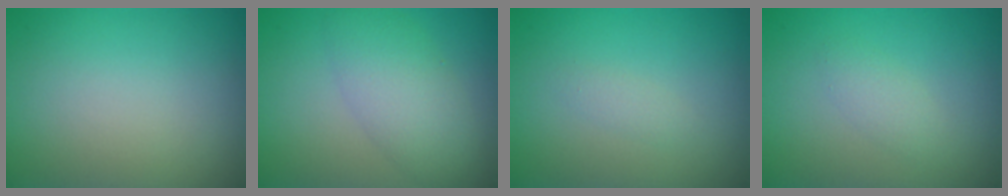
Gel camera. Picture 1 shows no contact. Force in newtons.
{"total": 4.5, "press": 4.5, "slide": 0.2}
{"total": 0.7, "press": 0.7, "slide": 0.0}
{"total": 1.4, "press": 1.4, "slide": 0.1}